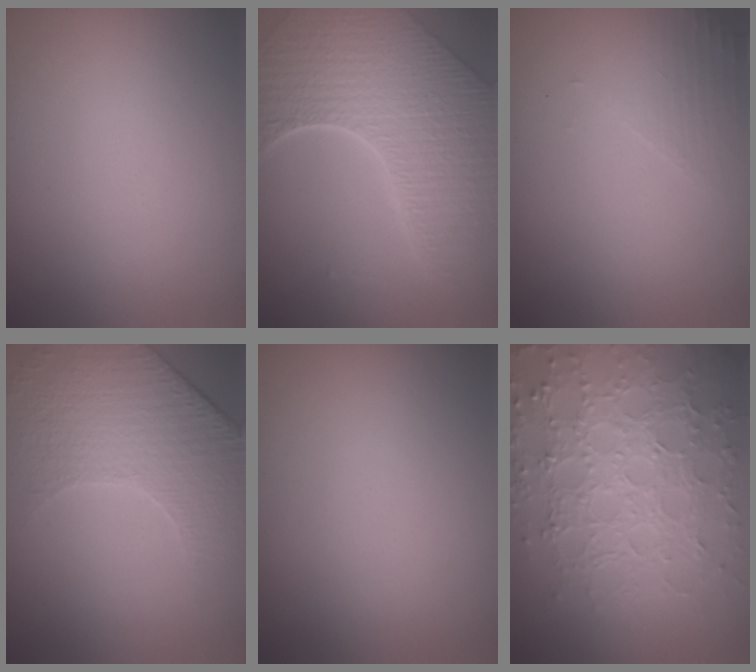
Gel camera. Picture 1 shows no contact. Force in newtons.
{"total": 8.6, "press": 6.4, "slide": 5.8}
{"total": 1.6, "press": 1.6, "slide": 0.4}
{"total": 4.5, "press": 3.6, "slide": 2.7}
{"total": 0.0}
{"total": 8.0, "press": 5.7, "slide": 5.6}